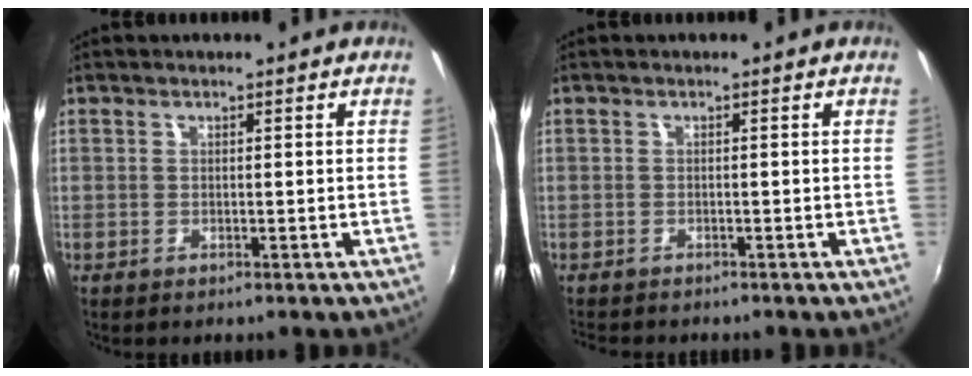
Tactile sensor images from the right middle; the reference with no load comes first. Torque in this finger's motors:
{"motor_torque": [0.07, -0.13, -0.02, 0.00]}